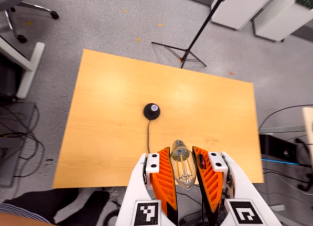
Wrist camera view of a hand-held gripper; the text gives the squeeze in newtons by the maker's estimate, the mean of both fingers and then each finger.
{"total": 18.7, "left": 20.6, "right": 16.9}